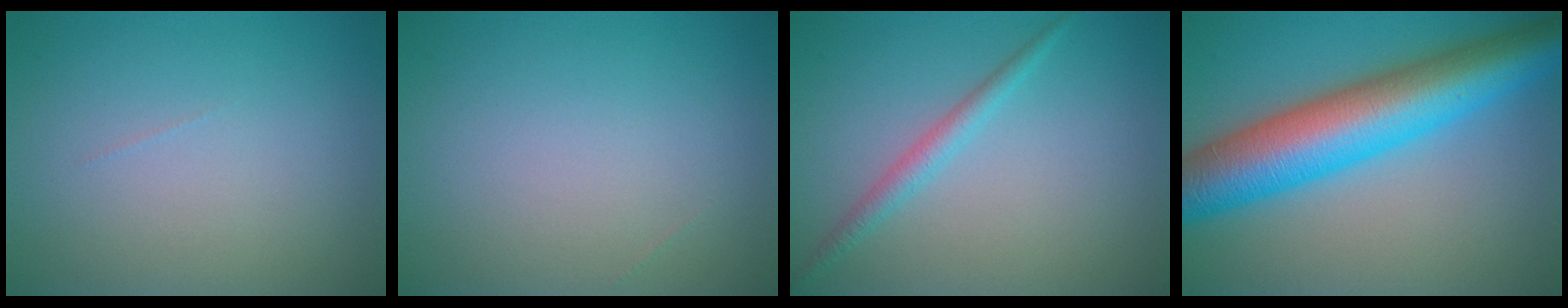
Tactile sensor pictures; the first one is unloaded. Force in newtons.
{"total": 0.0}
{"total": 1.8, "press": 1.8, "slide": 0.1}
{"total": 11.6, "press": 11.6, "slide": 0.1}